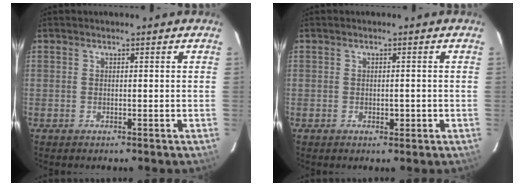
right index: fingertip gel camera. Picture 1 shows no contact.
{"total": 1.4, "force": [-0.4, 0.7, 1.2], "torque": [-0.017, 0.000, -0.001]}